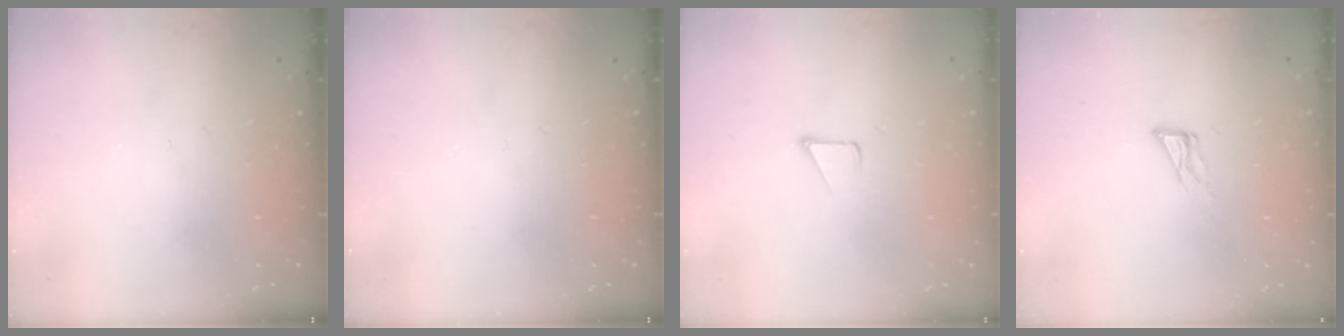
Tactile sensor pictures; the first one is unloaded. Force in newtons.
{"total": 0.0}
{"total": 1.5, "press": 1.5, "slide": 0.1}
{"total": 6.5, "press": 6.5, "slide": 0.4}